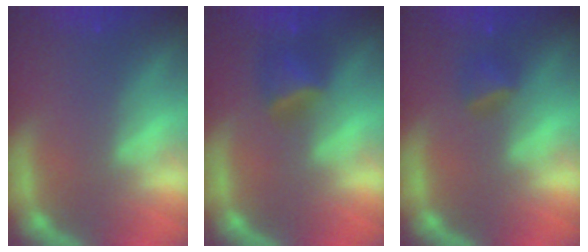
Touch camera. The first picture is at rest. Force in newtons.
{"total": 2.9}
{"total": 1.9}